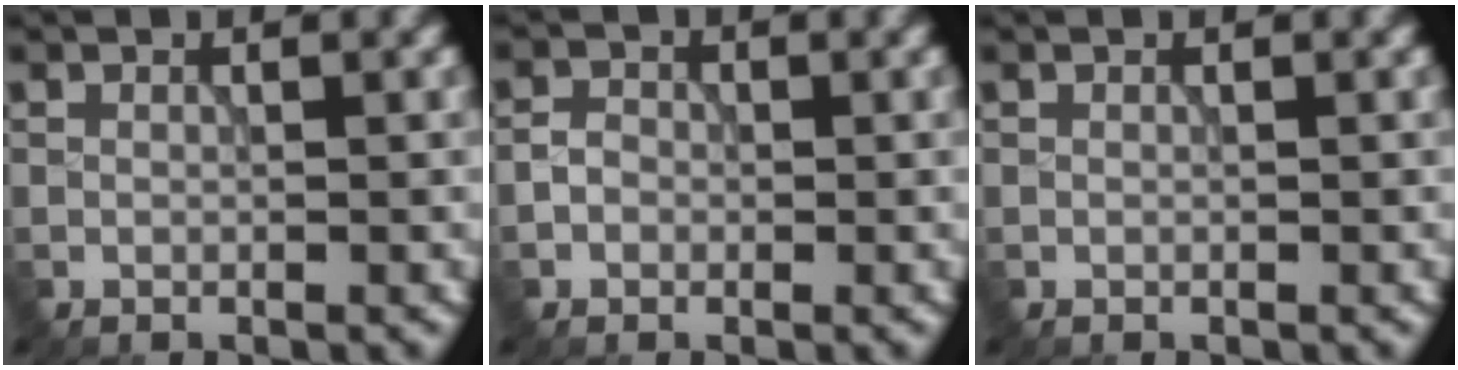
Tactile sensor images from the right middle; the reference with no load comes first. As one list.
[{"total": 1.5, "force": [-0.4, 1.3, 0.4], "torque": [-0.003, 0.000, -0.012]}, {"total": 0.0}]